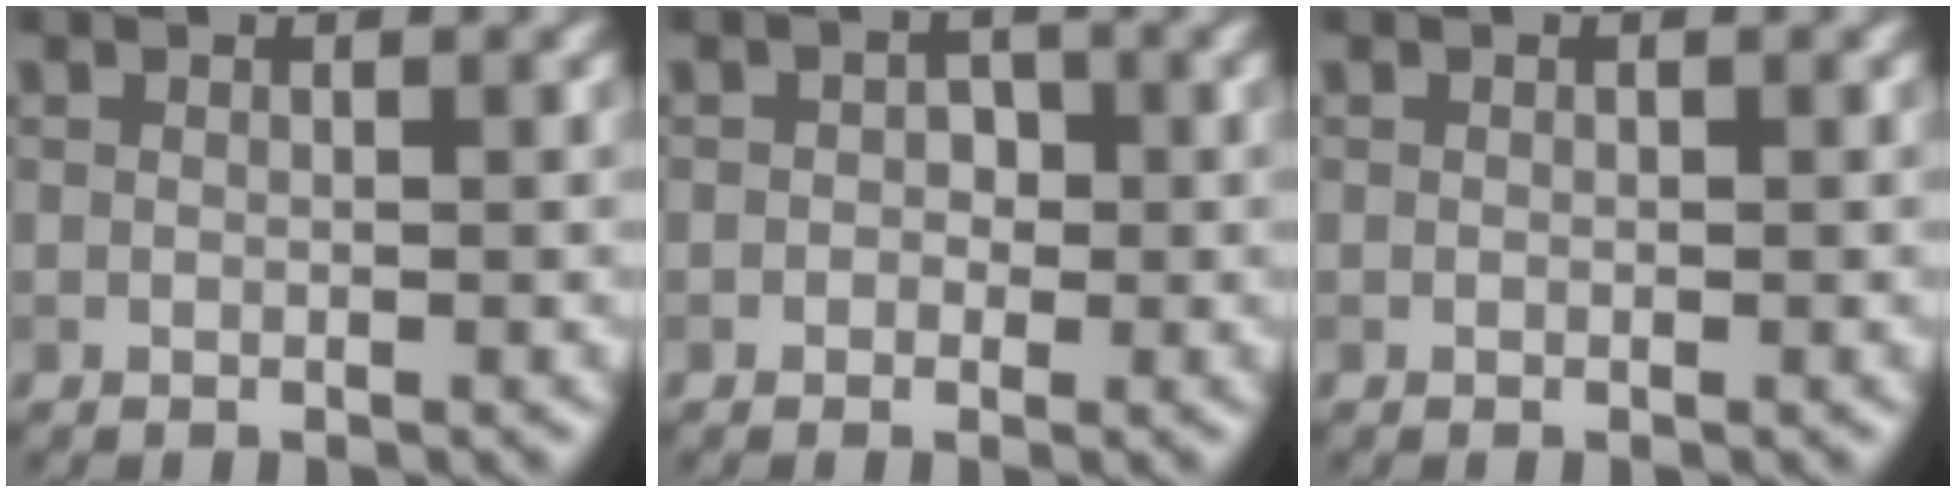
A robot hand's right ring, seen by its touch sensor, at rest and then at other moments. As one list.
[{"total": 1.5, "force": [-0.2, 1.3, 0.6], "torque": [-0.004, -0.001, -0.007]}, {"total": 0.0}]